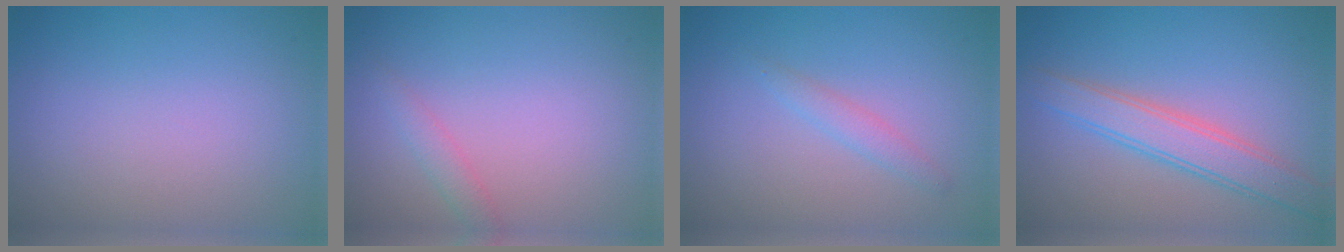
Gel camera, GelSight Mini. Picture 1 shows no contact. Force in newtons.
{"total": 1.3, "press": 1.3, "slide": 0.1}
{"total": 1.3, "press": 1.3, "slide": 0.0}
{"total": 3.9, "press": 3.9, "slide": 0.1}